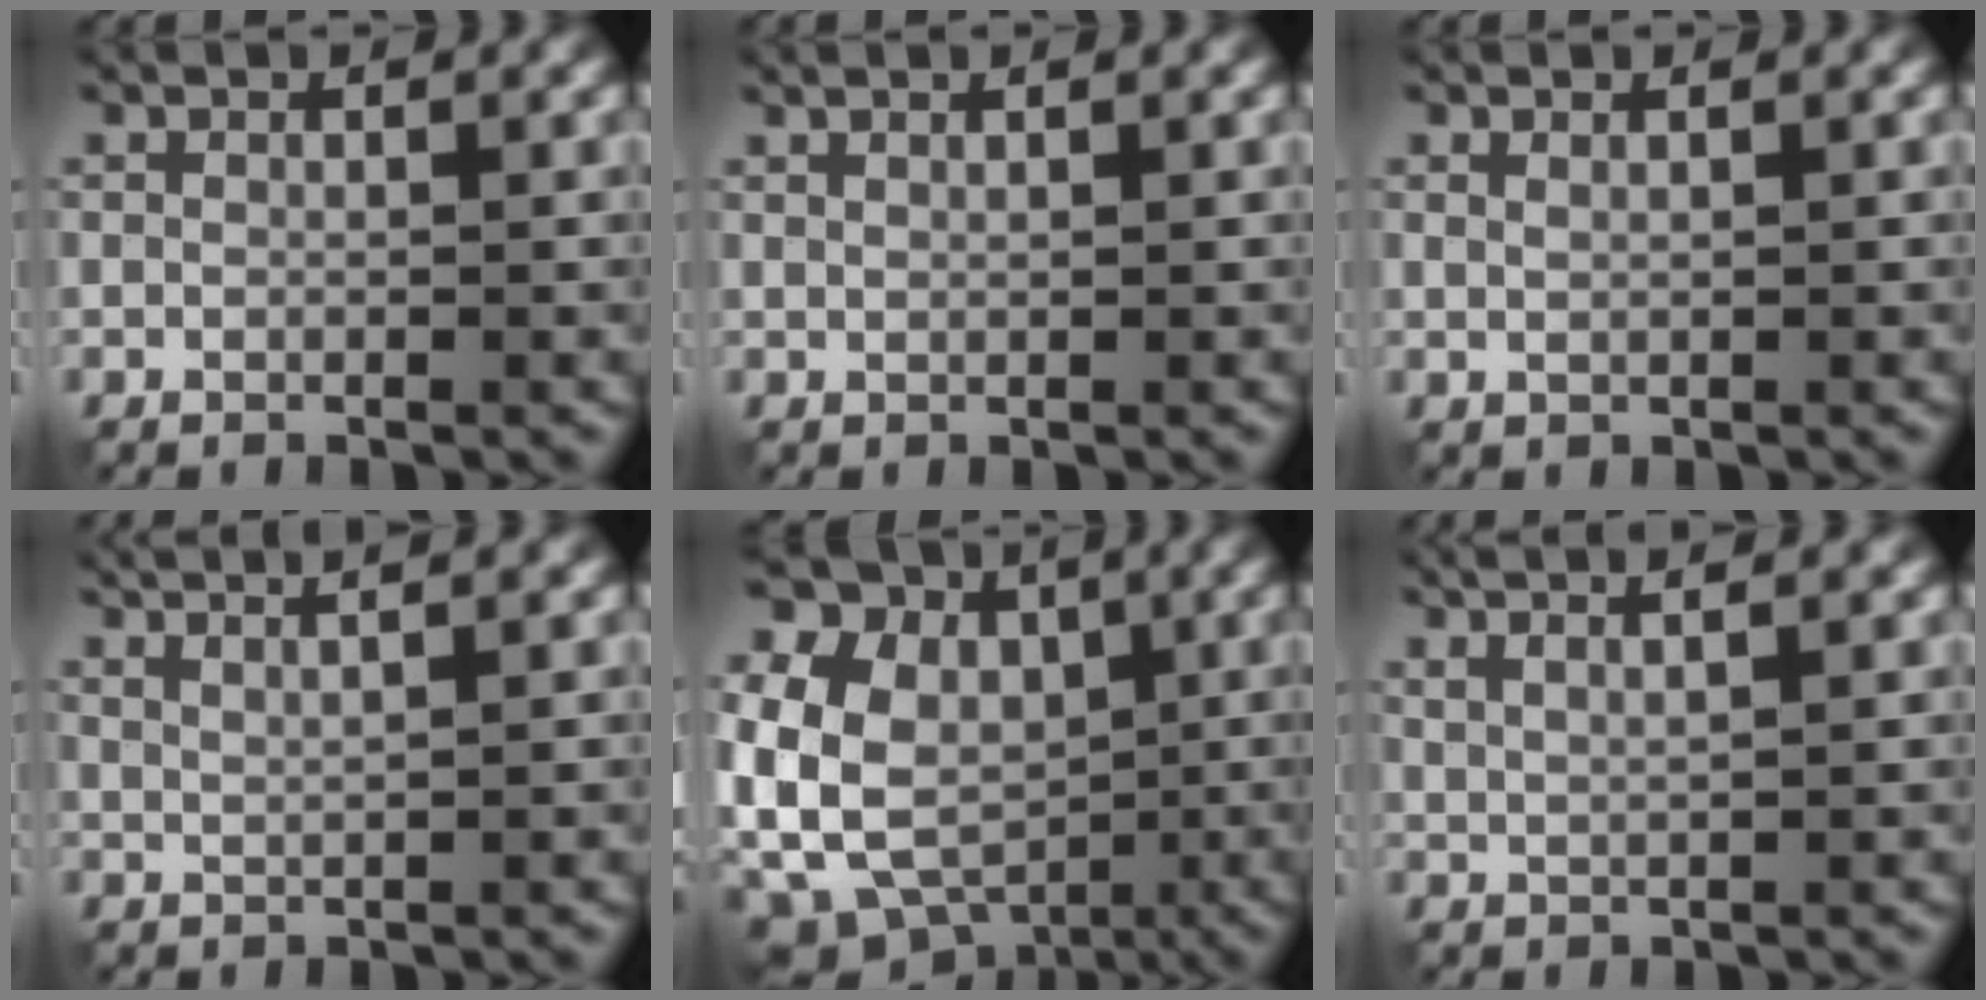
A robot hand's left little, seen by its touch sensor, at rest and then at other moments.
{"total": 1.1, "force": [0.8, 0.3, 0.7], "torque": [-0.007, 0.002, 0.004]}
{"total": 0.5, "force": [0.3, 0.1, 0.4], "torque": [-0.011, -0.004, 0.007]}
{"total": 4.2, "force": [3.1, 1.1, 2.6], "torque": [-0.028, 0.022, 0.023]}
{"total": 16.7, "force": [-0.6, 14.6, 8.1], "torque": [-0.217, 0.015, -0.030]}
{"total": 5.0, "force": [3.4, 1.6, 3.4], "torque": [-0.044, 0.029, 0.032]}